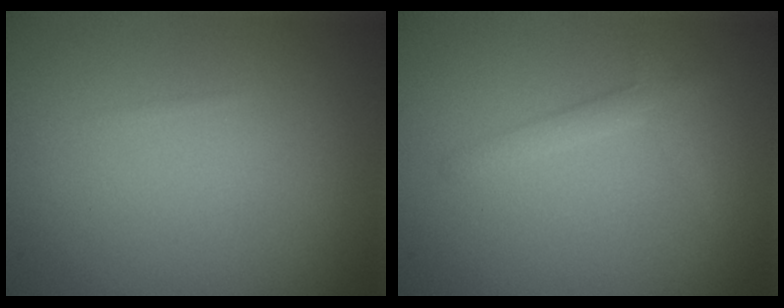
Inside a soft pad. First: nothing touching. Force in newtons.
{"total": 1.7, "press": 1.7, "slide": 0.1}